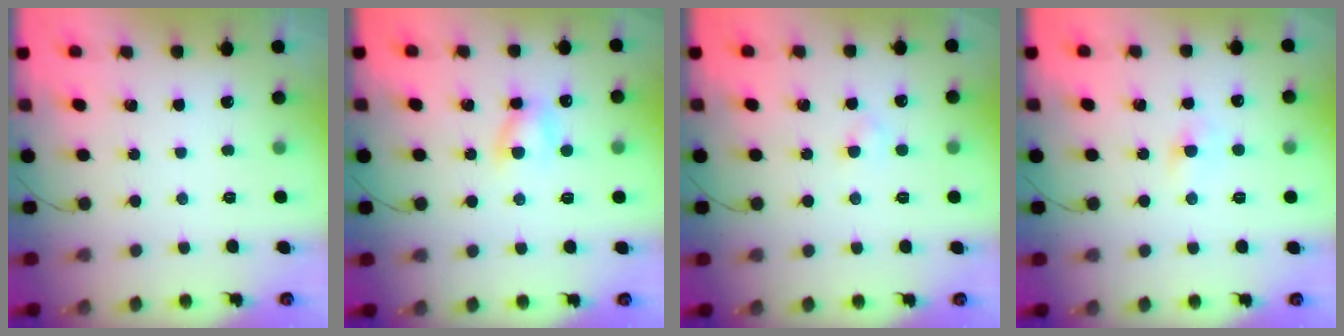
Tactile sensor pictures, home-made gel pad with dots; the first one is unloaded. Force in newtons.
{"total": 5.9, "press": 5.7, "slide": 1.6}
{"total": 1.8, "press": 1.6, "slide": 0.8}
{"total": 3.1, "press": 2.8, "slide": 1.4}